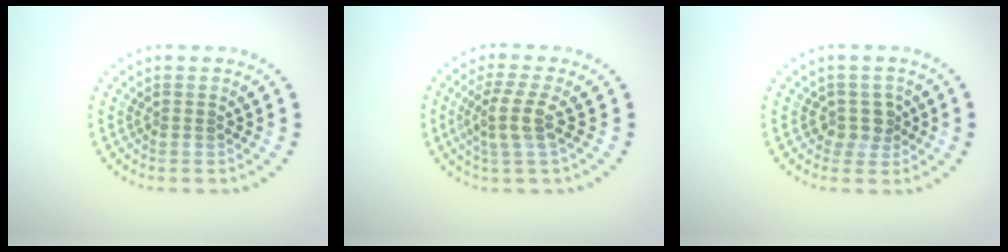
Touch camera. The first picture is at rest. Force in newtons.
{"total": 3.0, "press": 2.4, "slide": 1.8}
{"total": 2.0, "press": 1.7, "slide": 1.1}